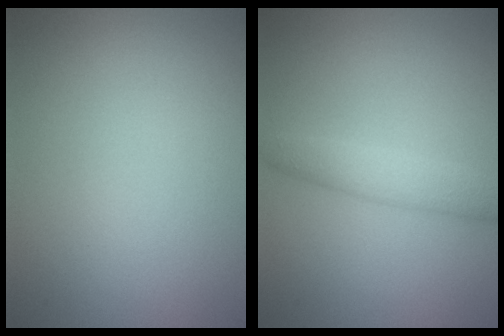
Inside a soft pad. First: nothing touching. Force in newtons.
{"total": 2.6, "press": 2.6, "slide": 0.0}